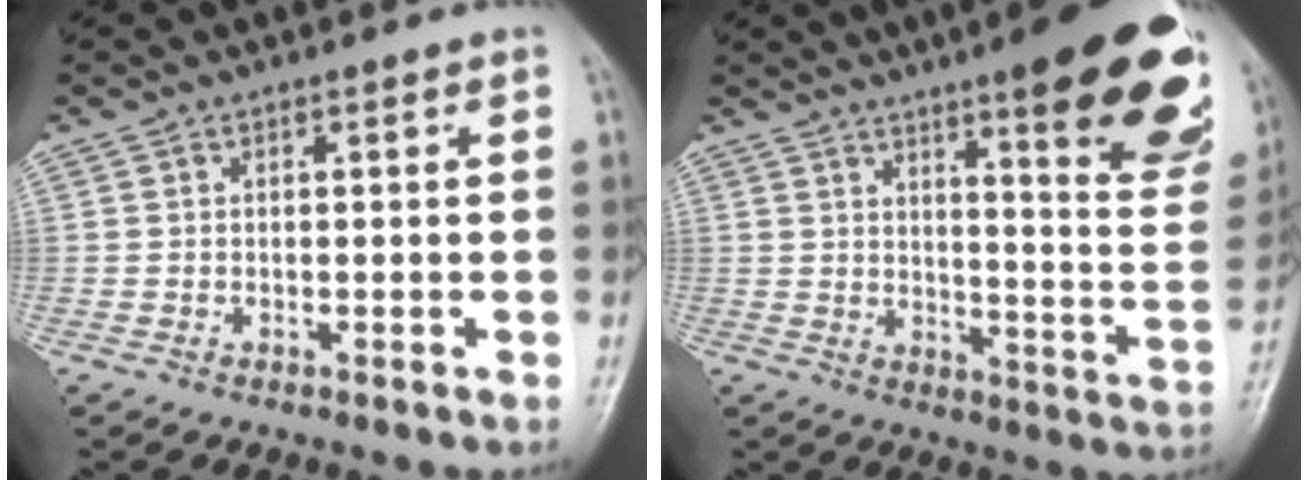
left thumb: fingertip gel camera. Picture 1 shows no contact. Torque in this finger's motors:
{"motor_torque": [2.66, 1.40, 1.79, -0.98, 0.10]}